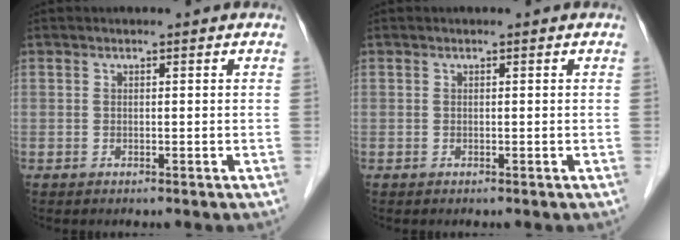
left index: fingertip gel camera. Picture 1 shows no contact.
{"total": 0.0}